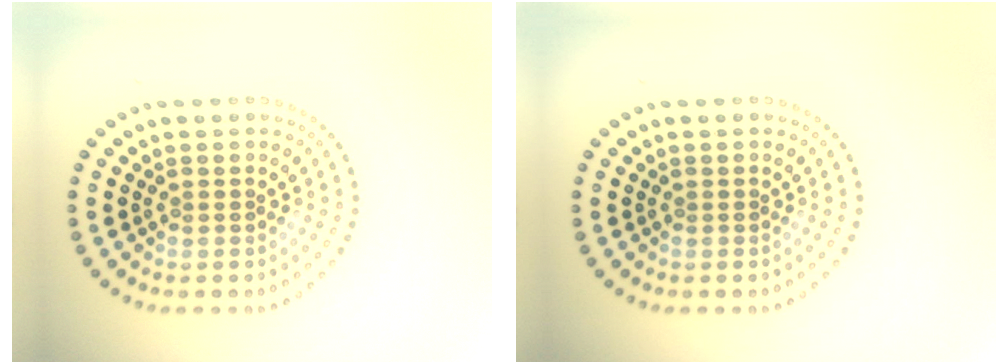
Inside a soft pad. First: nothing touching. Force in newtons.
{"total": 0.0}